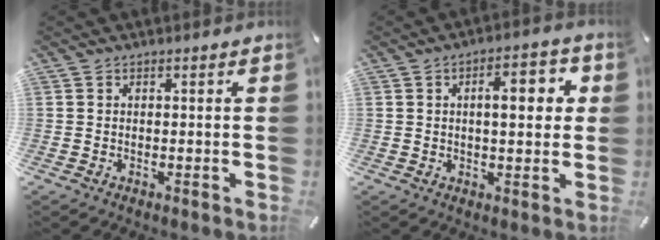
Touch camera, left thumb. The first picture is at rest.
{"total": 8.1, "force": [1.9, 3.7, 7.0], "torque": [-0.100, -0.002, 0.021]}